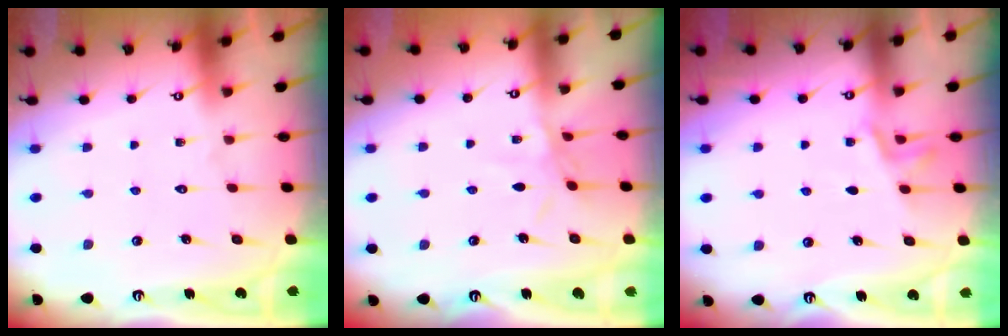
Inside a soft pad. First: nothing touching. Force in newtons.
{"total": 4.0, "press": 3.9, "slide": 0.5}
{"total": 5.2, "press": 4.5, "slide": 2.6}